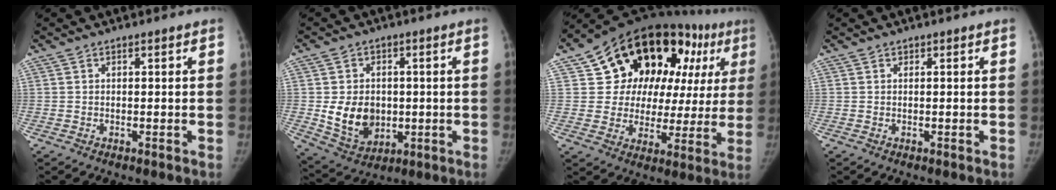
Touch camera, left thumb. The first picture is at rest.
{"total": 10.3, "force": [-0.4, 8.1, 6.4], "torque": [-0.078, -0.009, 0.015]}
{"total": 25.0, "force": [10.2, 15.7, 16.6], "torque": [-0.176, 0.019, 0.151]}
{"total": 0.0}